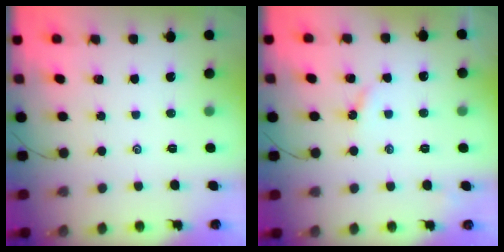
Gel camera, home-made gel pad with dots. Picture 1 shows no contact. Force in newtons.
{"total": 2.7, "press": 2.7, "slide": 0.4}